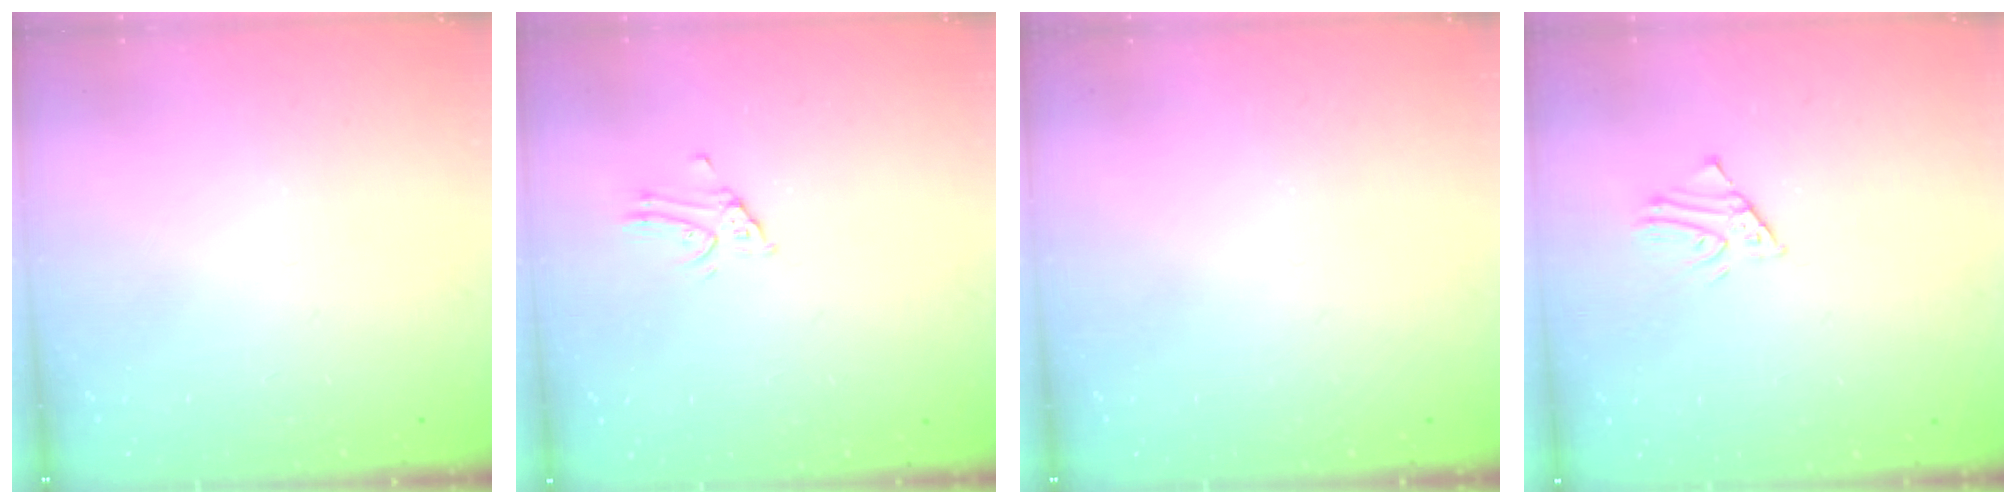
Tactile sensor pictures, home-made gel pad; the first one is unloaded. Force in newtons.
{"total": 2.8, "press": 2.8, "slide": 0.3}
{"total": 0.0}
{"total": 1.8, "press": 1.8, "slide": 0.2}